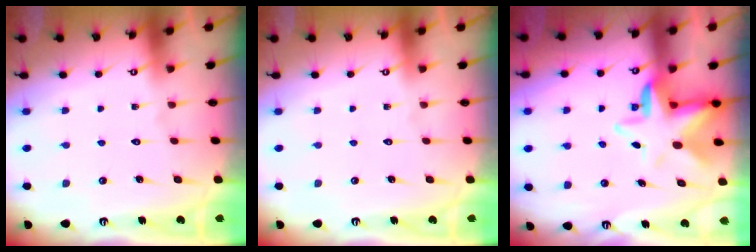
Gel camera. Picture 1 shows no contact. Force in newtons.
{"total": 0.0}
{"total": 8.6, "press": 8.4, "slide": 1.5}